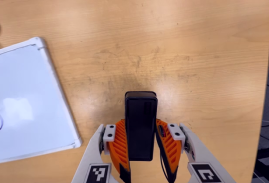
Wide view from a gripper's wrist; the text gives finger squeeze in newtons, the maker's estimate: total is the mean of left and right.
{"total": 3.7, "left": 2.2, "right": 5.2}